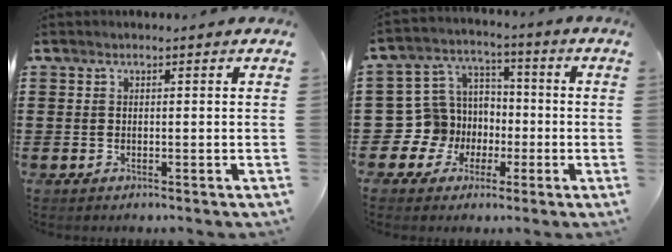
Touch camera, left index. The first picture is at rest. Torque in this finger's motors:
{"motor_torque": [0.09, 0.40, 0.09, -0.02]}